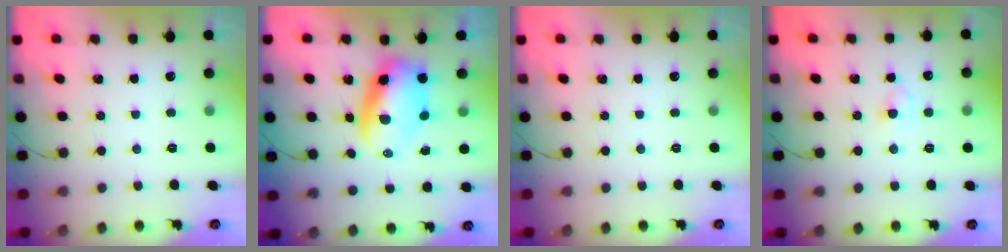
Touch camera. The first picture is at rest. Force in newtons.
{"total": 9.1, "press": 8.8, "slide": 2.5}
{"total": 0.0}
{"total": 2.8, "press": 2.7, "slide": 1.0}